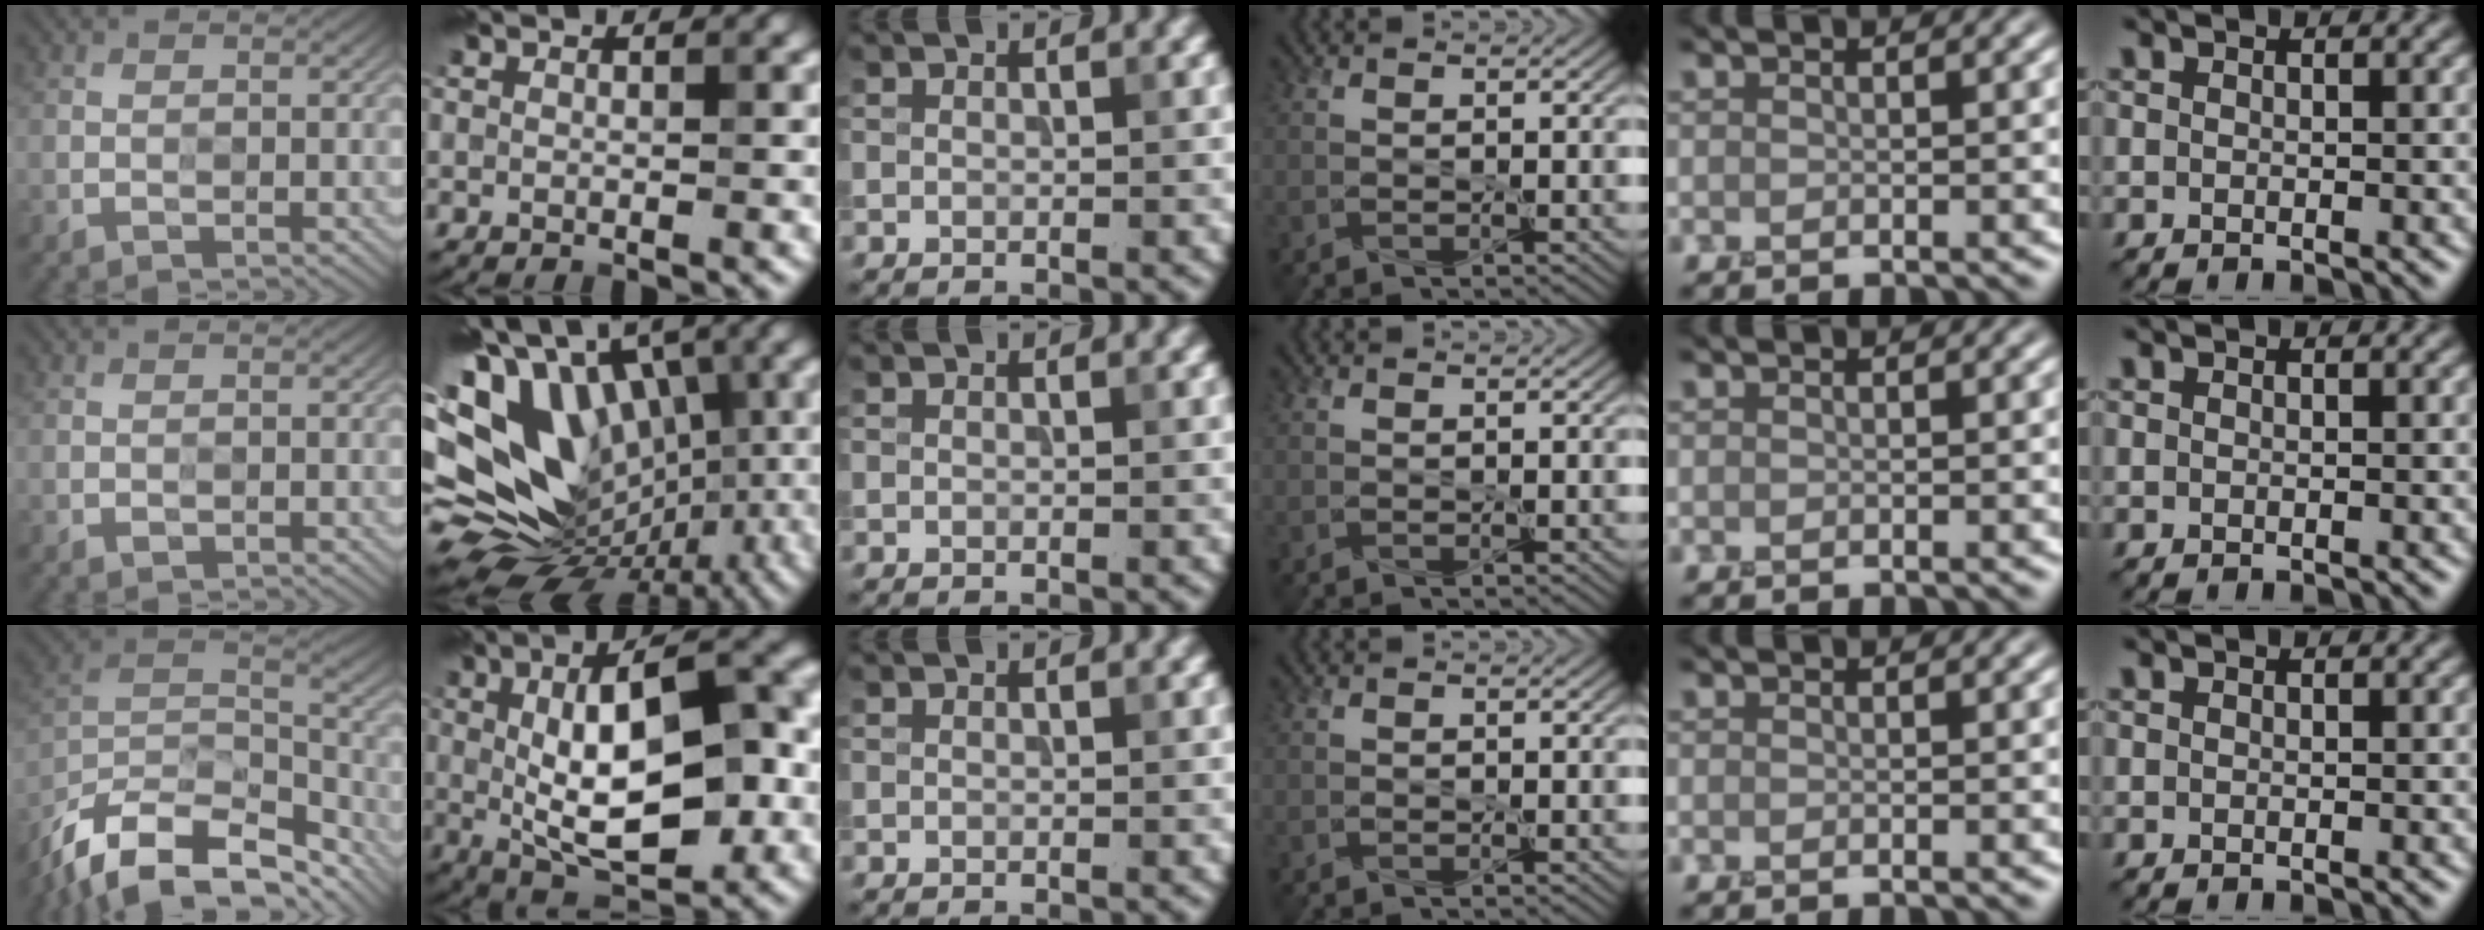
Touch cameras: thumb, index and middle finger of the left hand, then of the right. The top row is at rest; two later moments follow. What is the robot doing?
{"motion": "peel", "object": "sticker"}